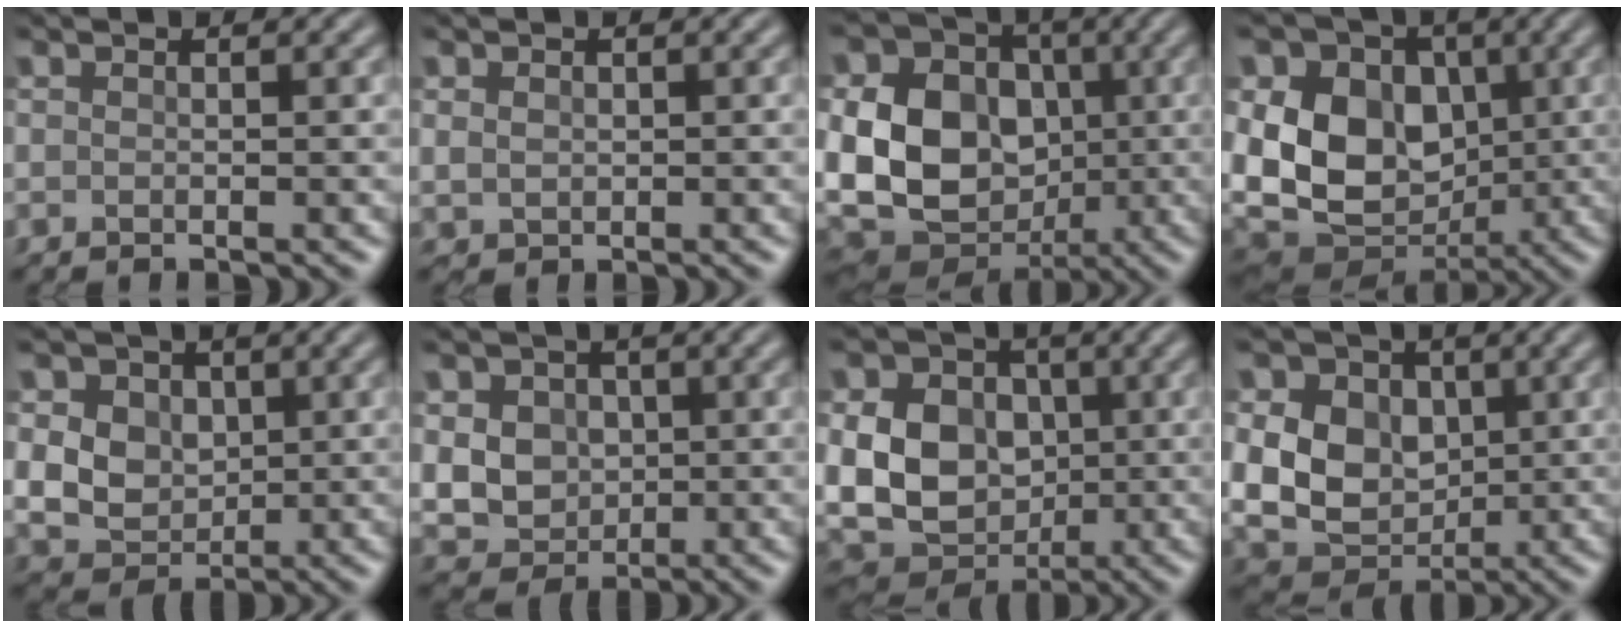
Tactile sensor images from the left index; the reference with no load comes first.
{"total": 1.2, "force": [0.3, 1.0, 0.6], "torque": [-0.012, -0.003, 0.010]}
{"total": 14.1, "force": [-0.6, 11.4, 8.2], "torque": [-0.156, 0.002, -0.022]}
{"total": 12.4, "force": [1.0, 9.6, 7.7], "torque": [-0.131, 0.002, 0.008]}
{"total": 7.4, "force": [2.0, 6.1, 3.7], "torque": [-0.077, 0.024, 0.026]}
{"total": 7.0, "force": [1.3, 6.0, 3.4], "torque": [-0.060, 0.022, 0.014]}
{"total": 11.3, "force": [0.5, 9.3, 6.4], "torque": [-0.111, 0.011, -0.007]}
{"total": 9.2, "force": [1.4, 7.4, 5.2], "torque": [-0.100, 0.013, 0.010]}